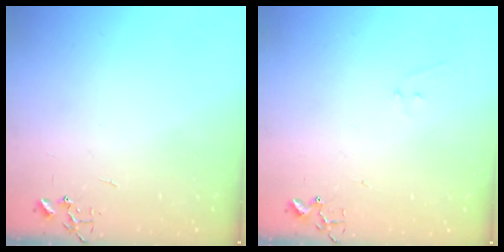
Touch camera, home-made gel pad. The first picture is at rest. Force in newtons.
{"total": 6.1, "press": 6.1, "slide": 0.5}